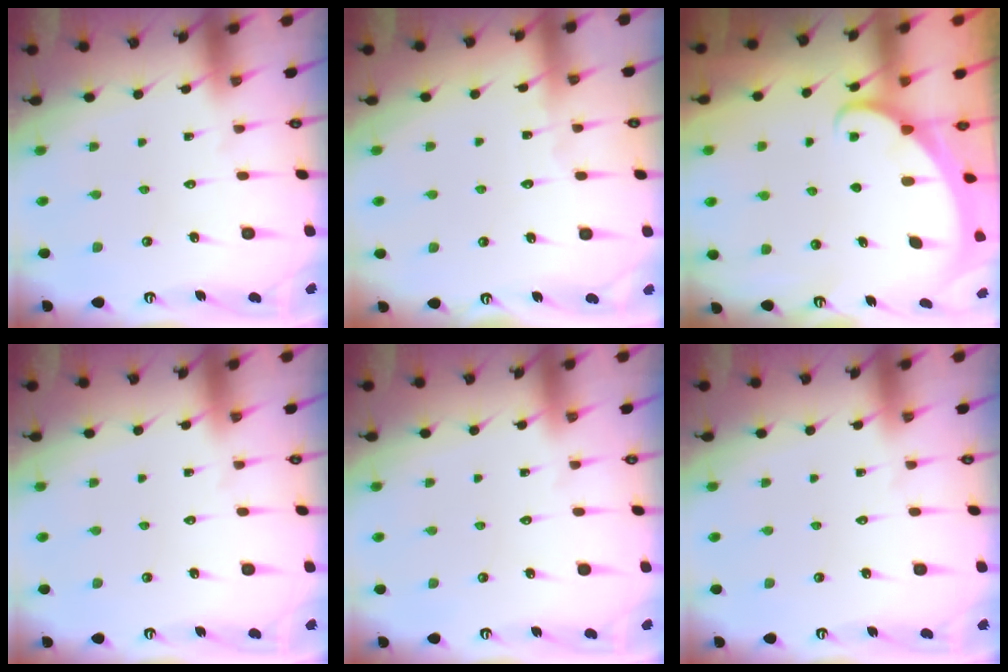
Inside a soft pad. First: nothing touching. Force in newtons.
{"total": 2.6, "press": 2.6, "slide": 0.3}
{"total": 1.6, "press": 1.6, "slide": 0.1}
{"total": 0.0}
{"total": 0.0}
{"total": 0.0}